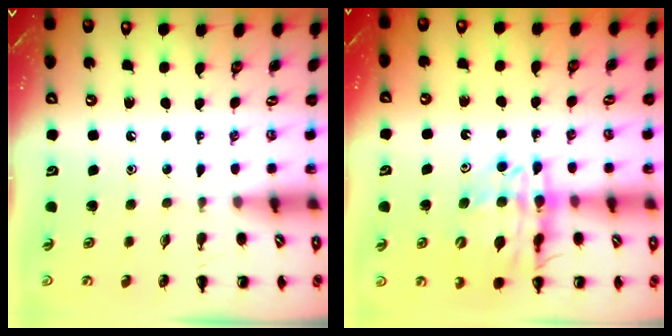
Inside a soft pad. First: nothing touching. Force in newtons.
{"total": 16.8, "press": 16.3, "slide": 3.9}